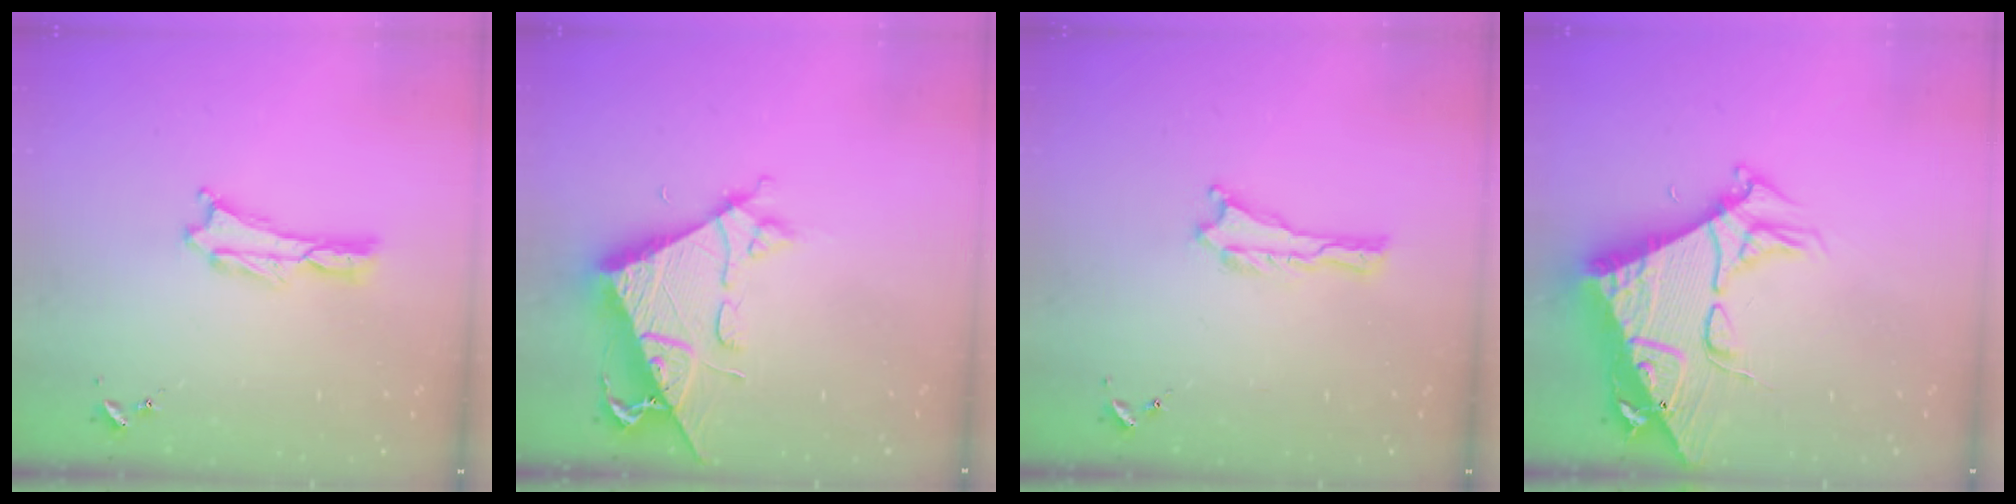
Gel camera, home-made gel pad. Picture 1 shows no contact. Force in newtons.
{"total": 8.4, "press": 8.3, "slide": 0.8}
{"total": 0.0}
{"total": 10.8, "press": 10.8, "slide": 0.9}